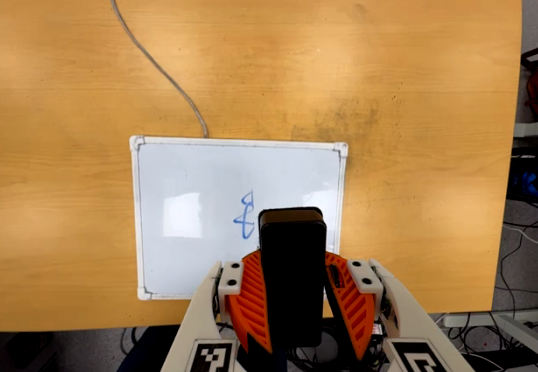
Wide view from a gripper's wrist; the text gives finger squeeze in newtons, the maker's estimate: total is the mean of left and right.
{"total": 7.2, "left": 8.0, "right": 6.5}